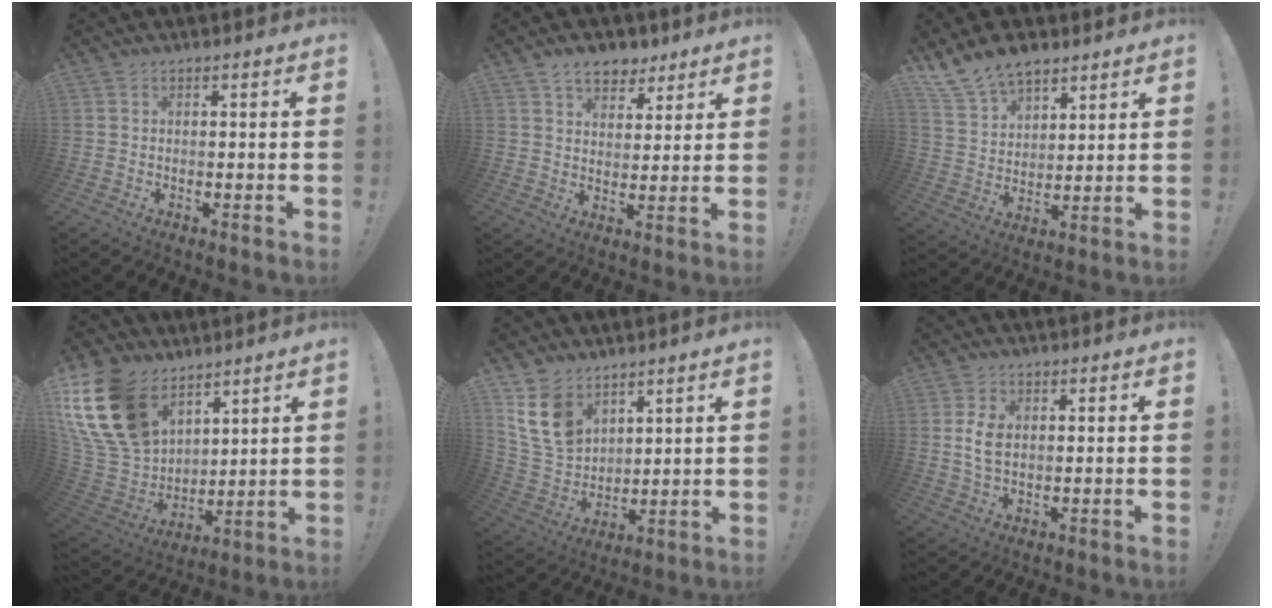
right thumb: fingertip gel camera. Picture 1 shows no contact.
{"total": 8.6, "force": [5.7, 5.5, 3.4], "torque": [-0.044, -0.029, 0.107]}
{"total": 11.9, "force": [9.4, 6.3, 3.7], "torque": [-0.072, -0.064, 0.181]}
{"total": 23.4, "force": [12.3, 15.6, 12.3], "torque": [-0.255, -0.067, 0.254]}
{"total": 15.0, "force": [8.7, 10.1, 7.0], "torque": [-0.142, -0.045, 0.175]}
{"total": 5.7, "force": [0.6, 3.8, 4.2], "torque": [-0.082, 0.003, 0.010]}